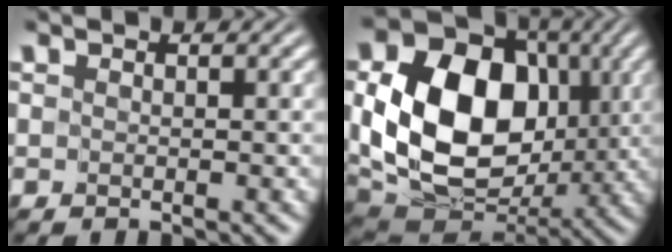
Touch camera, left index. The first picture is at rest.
{"total": 13.0, "force": [0.0, 9.6, 8.7], "torque": [-0.159, -0.018, 0.009]}